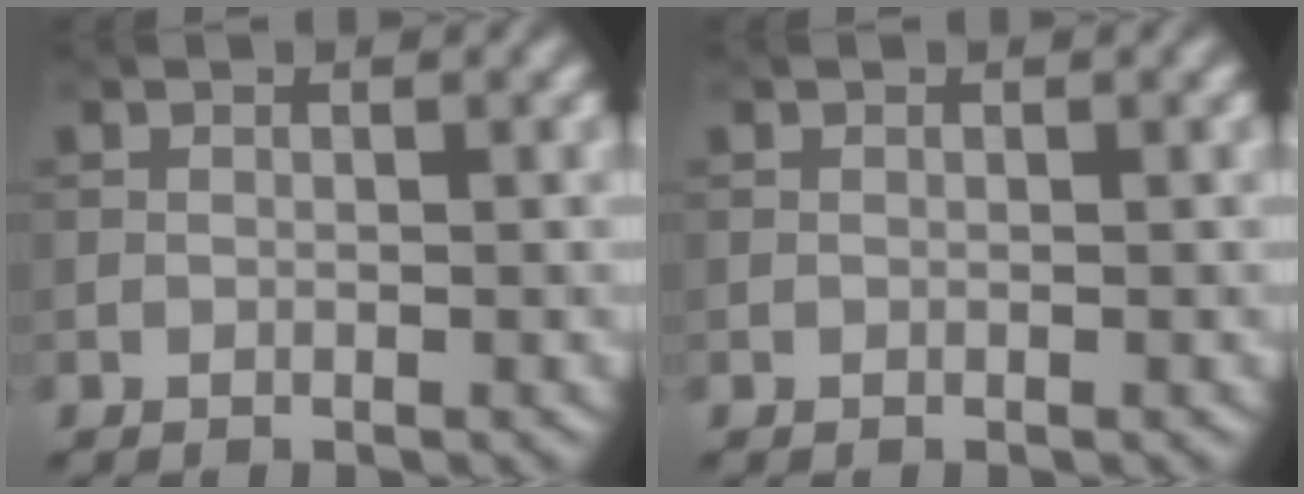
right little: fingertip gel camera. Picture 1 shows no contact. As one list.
[{"total": 0.0}]